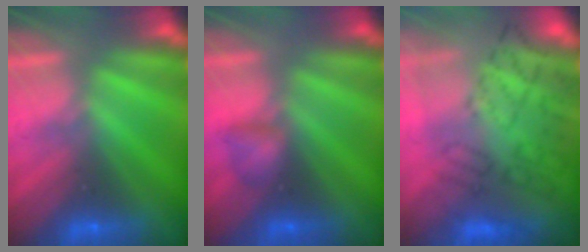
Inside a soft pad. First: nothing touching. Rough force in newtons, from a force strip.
{"total": 1.9}
{"total": 9.1}